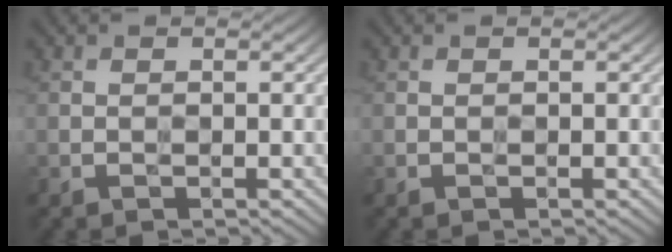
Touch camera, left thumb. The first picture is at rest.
{"total": 0.0}